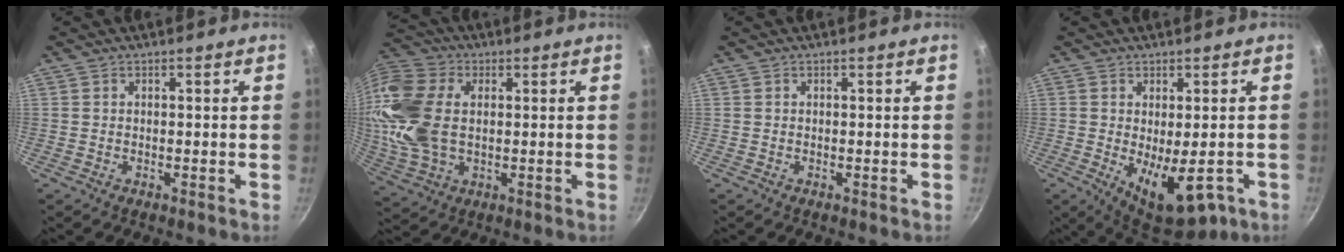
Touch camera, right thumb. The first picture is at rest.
{"total": 19.1, "force": [2.0, 12.9, 14.0], "torque": [-0.293, 0.014, 0.034]}
{"total": 0.0}
{"total": 12.3, "force": [-3.8, 5.6, 10.3], "torque": [-0.120, -0.012, -0.035]}